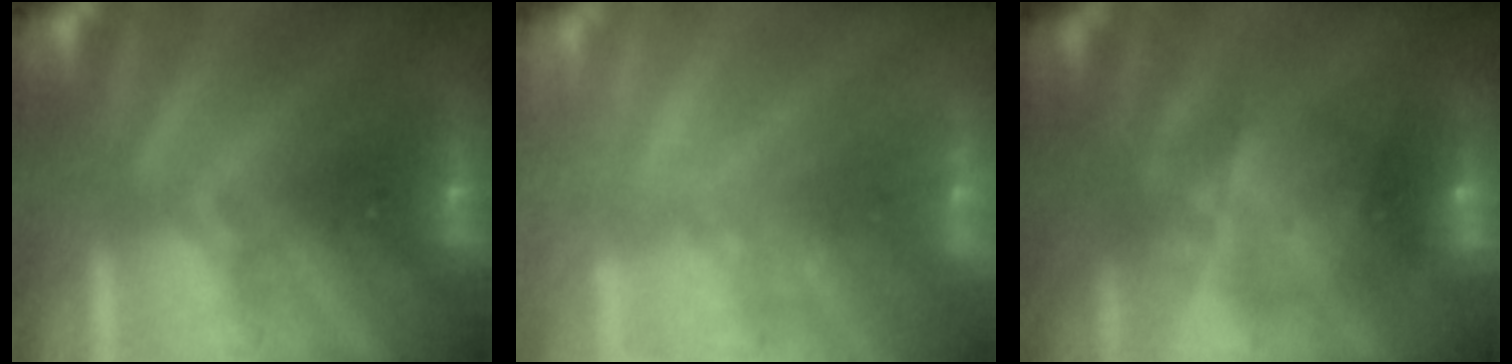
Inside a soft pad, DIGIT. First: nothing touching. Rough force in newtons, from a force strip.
{"total": 2.2}
{"total": 7.0}